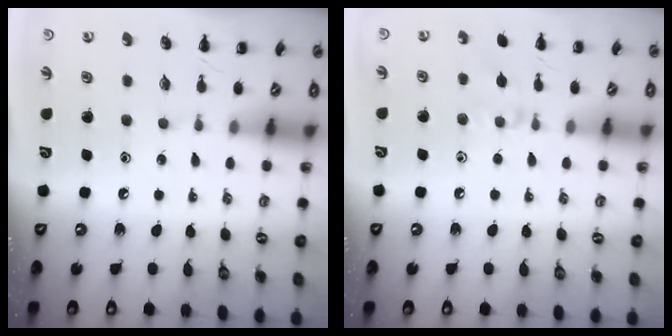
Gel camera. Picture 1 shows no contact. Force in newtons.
{"total": 6.5, "press": 6.4, "slide": 1.3}